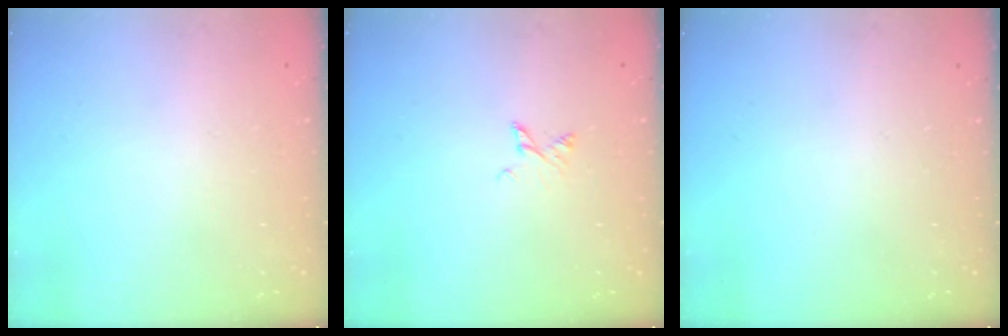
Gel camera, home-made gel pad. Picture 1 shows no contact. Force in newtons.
{"total": 2.6, "press": 2.6, "slide": 0.4}
{"total": 0.0}